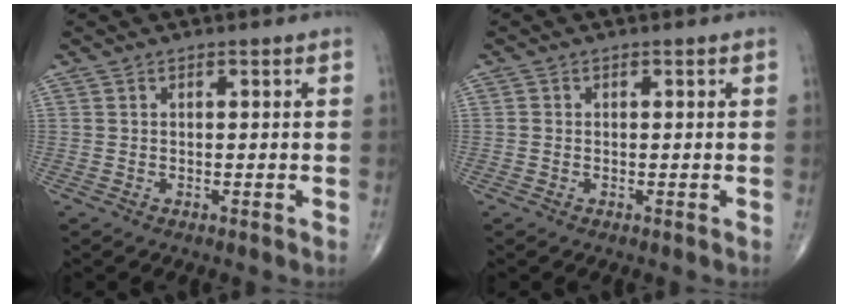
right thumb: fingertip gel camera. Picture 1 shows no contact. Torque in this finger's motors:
{"motor_torque": [-0.19, 0.11, -0.08, -0.08, 0.00]}